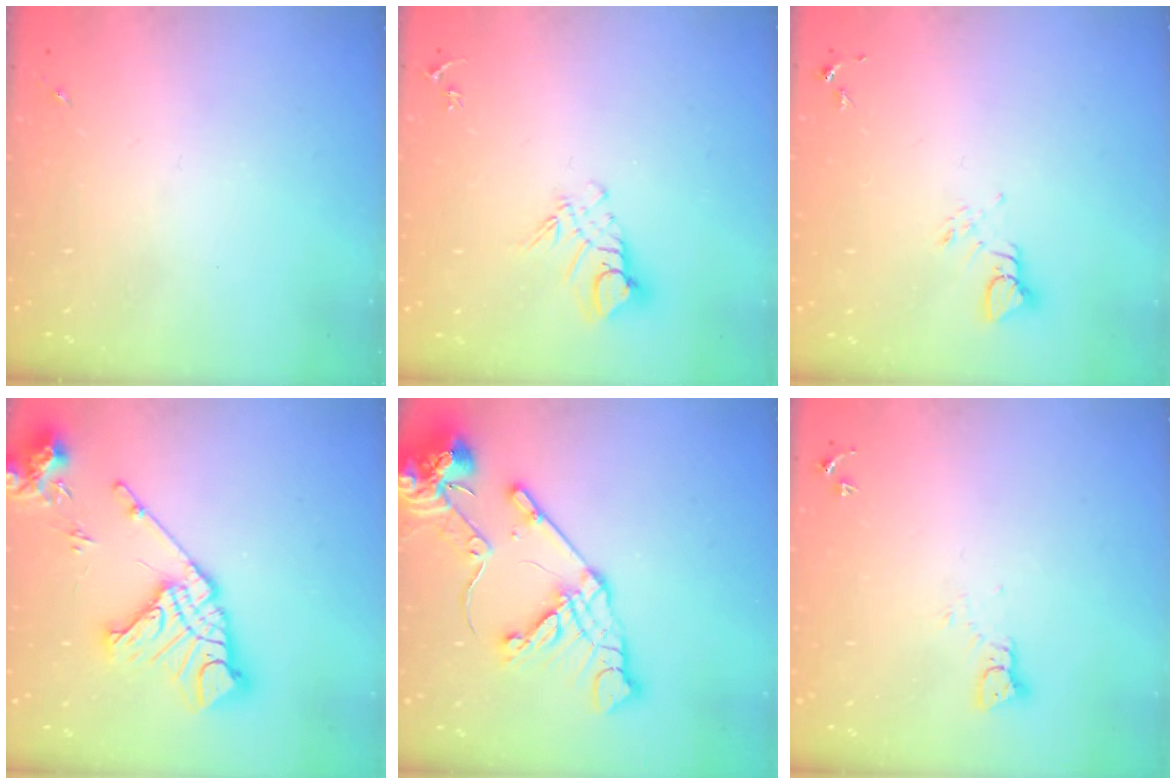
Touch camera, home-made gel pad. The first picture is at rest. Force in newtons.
{"total": 9.1, "press": 9.1, "slide": 0.9}
{"total": 3.8, "press": 3.8, "slide": 0.5}
{"total": 19.0, "press": 18.8, "slide": 2.3}
{"total": 17.1, "press": 16.9, "slide": 2.3}
{"total": 3.2, "press": 3.2, "slide": 0.4}